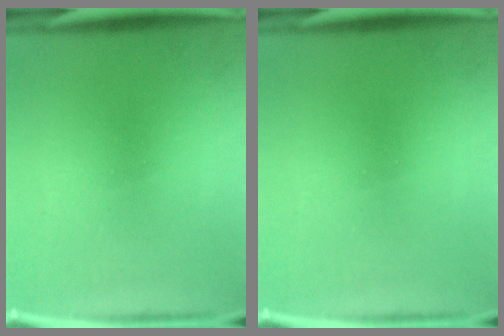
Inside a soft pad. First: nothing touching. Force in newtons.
{"total": 0.0}